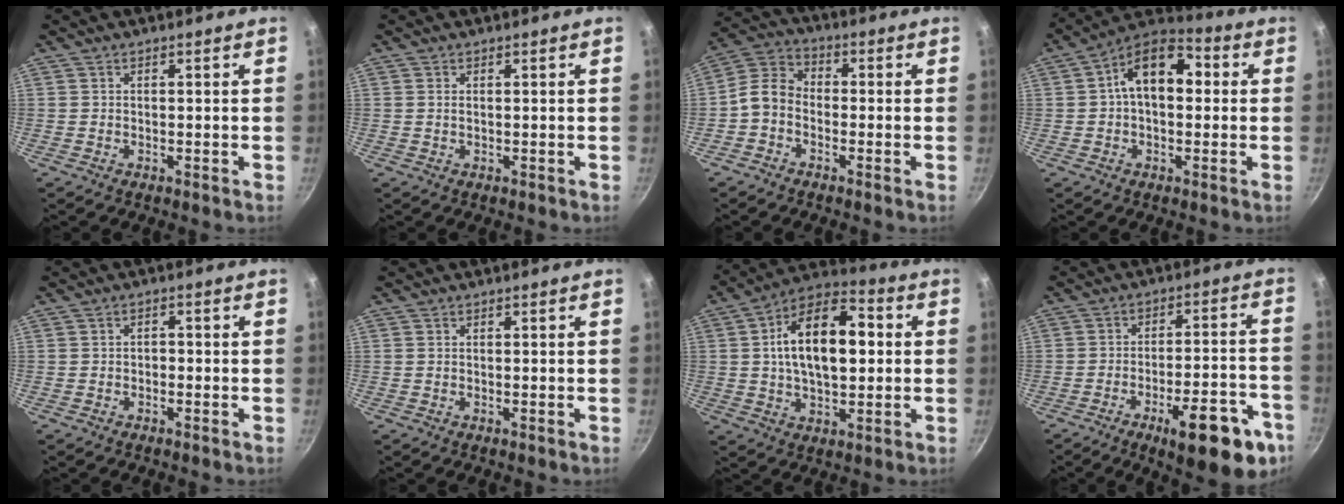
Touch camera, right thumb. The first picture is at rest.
{"total": 0.5, "force": [0.1, 0.2, 0.4], "torque": [-0.012, -0.001, 0.002]}
{"total": 7.2, "force": [-1.8, 5.5, 4.3], "torque": [-0.071, 0.031, -0.051]}
{"total": 12.4, "force": [1.6, 7.5, 9.8], "torque": [-0.137, 0.038, 0.011]}
{"total": 1.3, "force": [-0.5, 1.0, 0.6], "torque": [0.002, 0.006, -0.012]}
{"total": 0.0}
{"total": 17.5, "force": [2.1, 9.4, 14.7], "torque": [-0.228, 0.021, 0.028]}
{"total": 17.2, "force": [-9.1, 5.4, 13.5], "torque": [-0.151, 0.059, -0.120]}